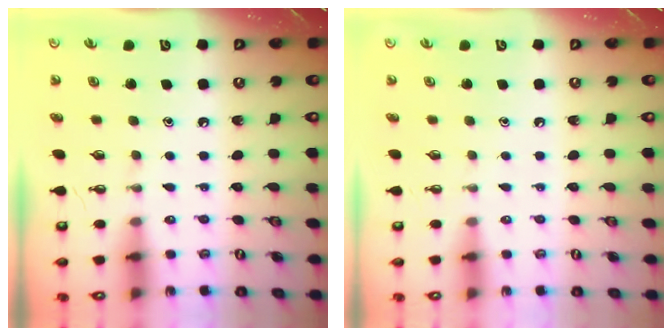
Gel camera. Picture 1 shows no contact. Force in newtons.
{"total": 0.0}